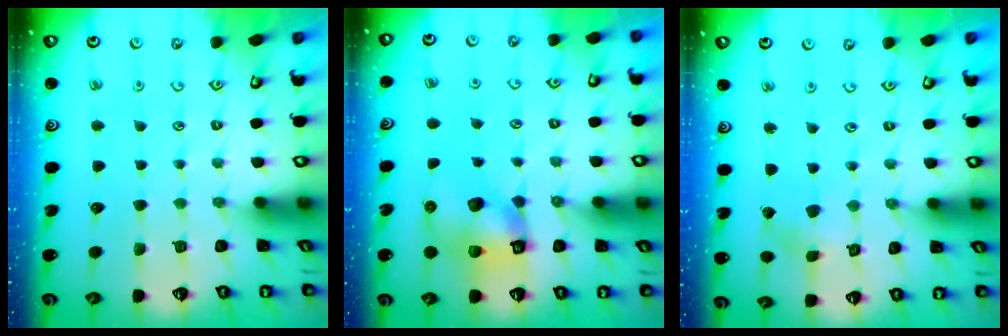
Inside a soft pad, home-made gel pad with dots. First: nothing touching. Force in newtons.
{"total": 9.9, "press": 9.8, "slide": 1.7}
{"total": 1.6, "press": 1.6, "slide": 0.2}